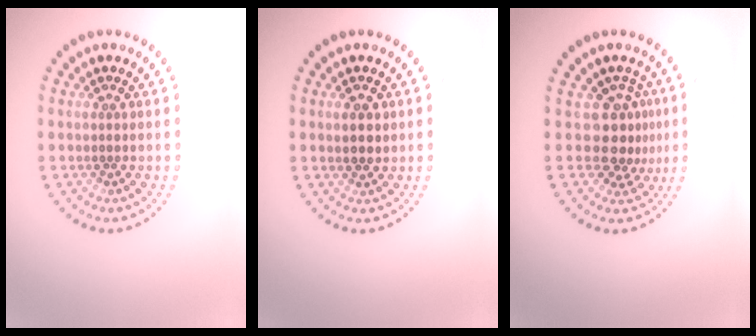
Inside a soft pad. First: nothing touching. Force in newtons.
{"total": 2.0, "press": 1.9, "slide": 0.5}
{"total": 3.2, "press": 2.4, "slide": 2.2}